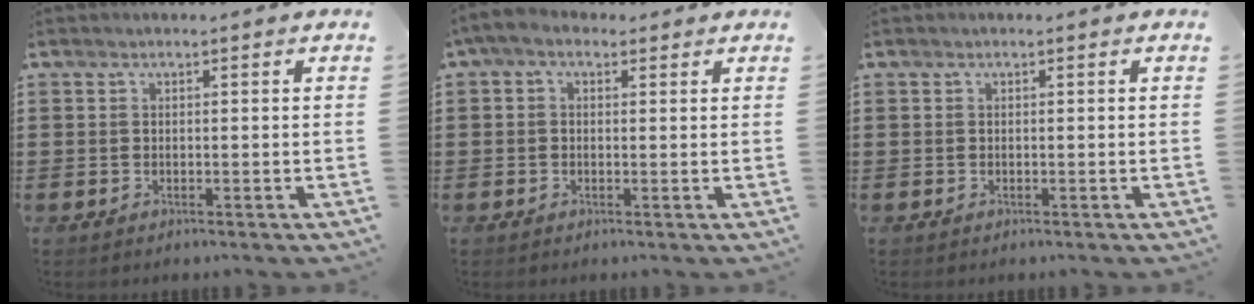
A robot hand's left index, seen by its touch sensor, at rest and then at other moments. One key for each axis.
{"total": 2.2, "fx": 0.5, "fy": 1.3, "fz": 1.7, "tx": -0.041, "ty": 0.005, "tz": 0.006}
{"total": 0.0}